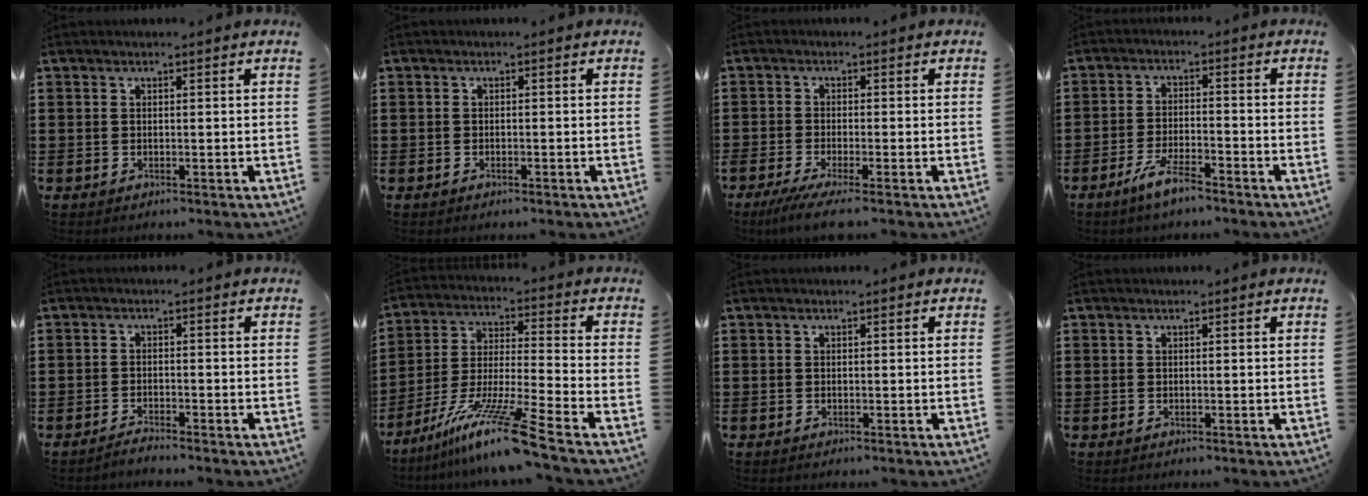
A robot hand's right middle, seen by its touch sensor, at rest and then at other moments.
{"total": 0.5, "force": [-0.5, 0.1, 0.2], "torque": [-0.007, -0.003, -0.009]}
{"total": 3.3, "force": [-2.4, -0.1, 2.2], "torque": [-0.052, -0.015, -0.048]}
{"total": 5.0, "force": [-3.9, 0.7, 3.0], "torque": [-0.069, -0.002, -0.076]}
{"total": 1.7, "force": [-1.6, -0.1, 0.4], "torque": [-0.008, 0.002, -0.032]}
{"total": 13.3, "force": [-9.9, -0.4, 8.8], "torque": [-0.164, 0.005, -0.189]}
{"total": 0.0}
{"total": 0.0}